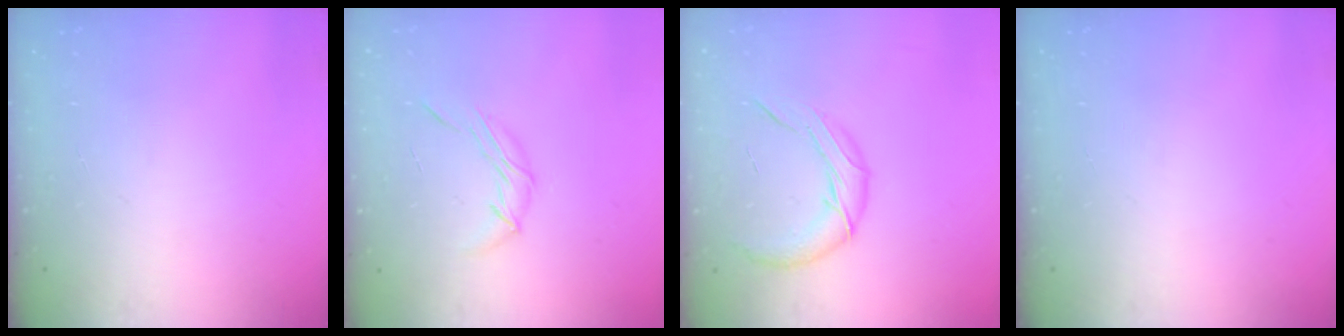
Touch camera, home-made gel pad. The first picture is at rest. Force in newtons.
{"total": 6.2, "press": 6.2, "slide": 0.5}
{"total": 10.3, "press": 10.2, "slide": 1.2}
{"total": 0.0}